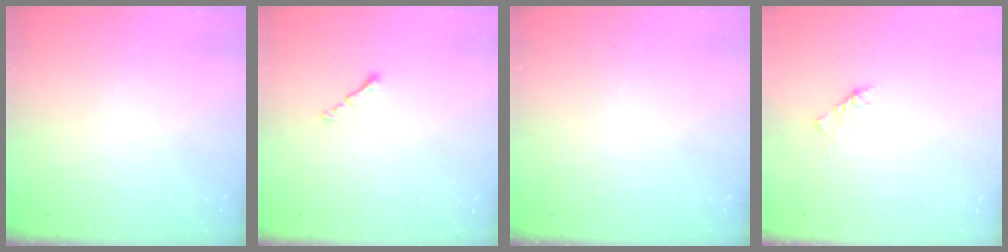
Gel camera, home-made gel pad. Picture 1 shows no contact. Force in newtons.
{"total": 0.8, "press": 0.6, "slide": 0.4}
{"total": 0.0}
{"total": 1.6, "press": 1.4, "slide": 0.6}